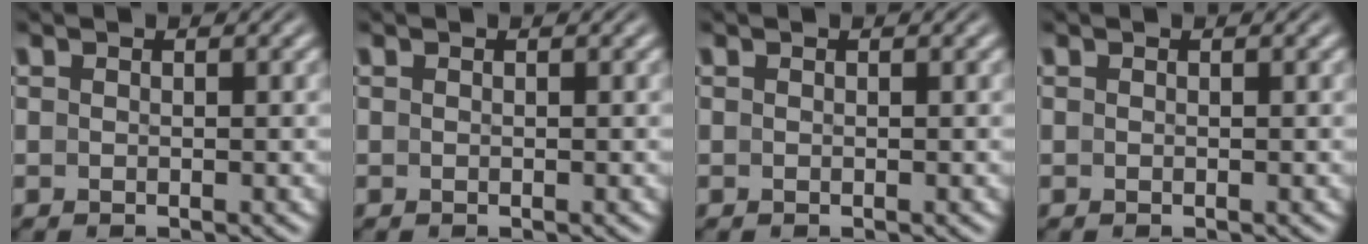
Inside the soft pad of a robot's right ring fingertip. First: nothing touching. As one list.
[{"total": 0.0}, {"total": 0.0}, {"total": 0.0}]